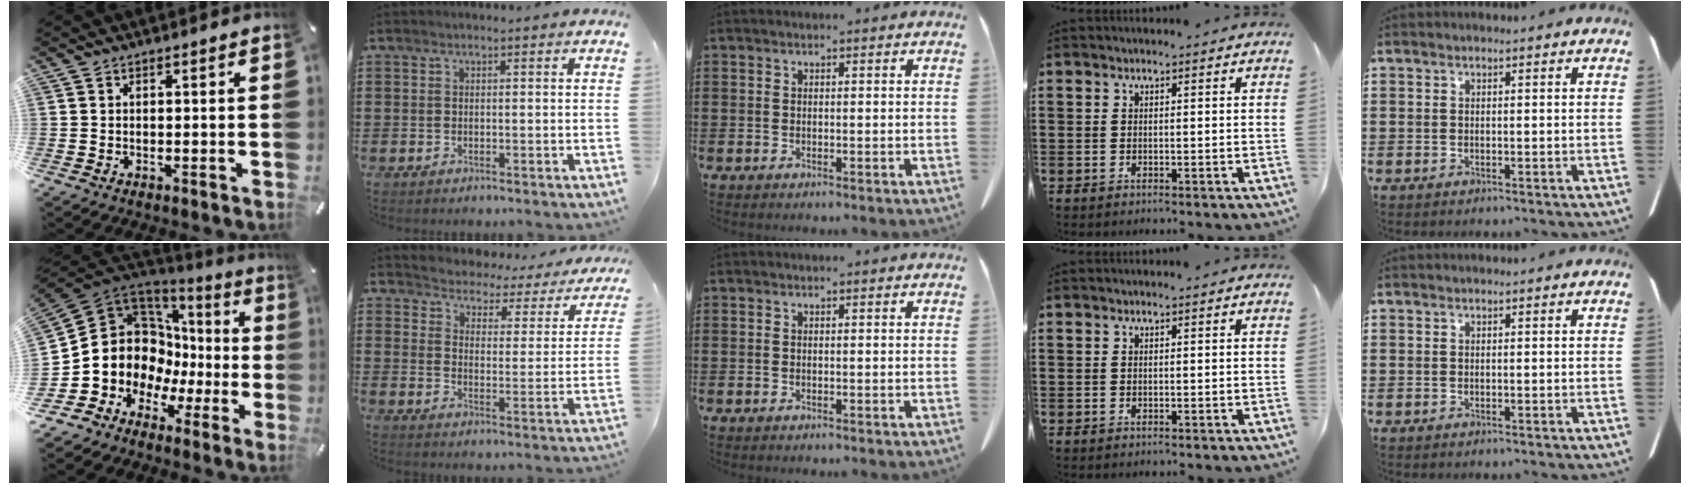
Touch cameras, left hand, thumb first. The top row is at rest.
{"thumb": {"total": 11.2, "force": [0.9, 10.5, 3.7], "torque": [-0.097, -0.059, 0.025]}, "index": {"total": 2.7, "force": [2.6, 0.5, -0.6], "torque": [-0.013, -0.030, 0.035]}}